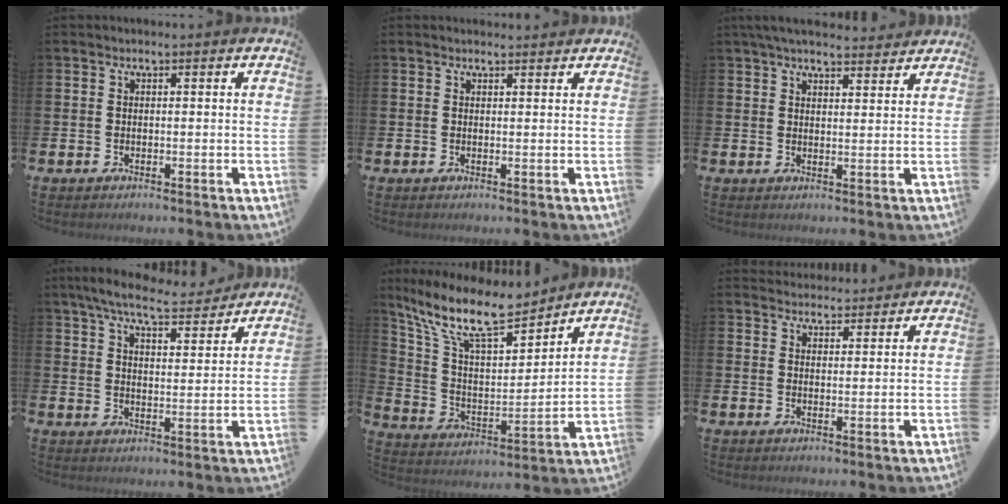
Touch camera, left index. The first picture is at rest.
{"total": 1.0, "force": [1.0, 0.2, 0.1], "torque": [0.011, -0.004, 0.015]}
{"total": 4.8, "force": [4.5, 0.9, 1.3], "torque": [-0.029, -0.014, 0.083]}
{"total": 7.8, "force": [7.1, 1.2, 2.8], "torque": [-0.071, -0.036, 0.125]}
{"total": 12.7, "force": [10.8, 3.4, 5.8], "torque": [-0.149, -0.062, 0.190]}
{"total": 3.1, "force": [3.0, 0.7, -0.3], "torque": [0.001, -0.015, 0.055]}